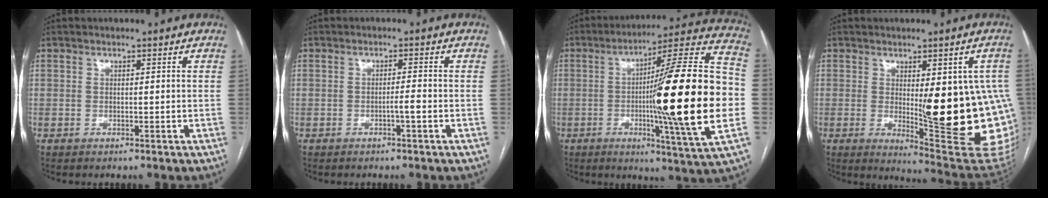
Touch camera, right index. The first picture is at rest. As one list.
[{"total": 1.5, "force": [-0.7, -0.1, 1.3], "torque": [-0.024, 0.001, -0.012]}, {"total": 26.9, "force": [-3.1, -0.4, 26.7], "torque": [-0.358, -0.008, -0.062]}, {"total": 20.0, "force": [-1.3, 4.4, 19.5], "torque": [-0.165, -0.006, 0.007]}]